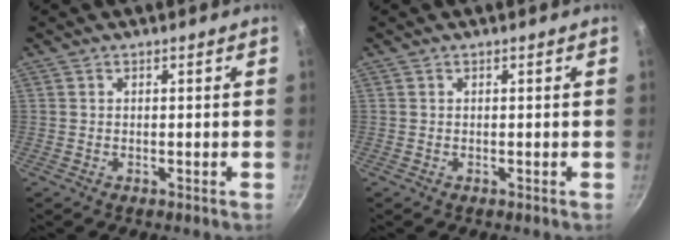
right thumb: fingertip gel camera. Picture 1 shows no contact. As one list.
[{"total": 0.0}]